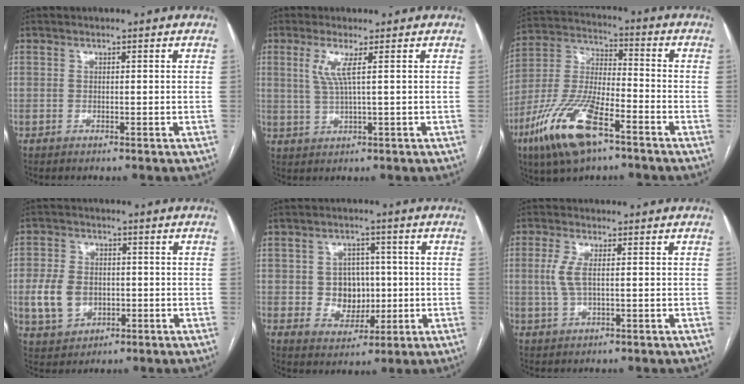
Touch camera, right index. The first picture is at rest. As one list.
[{"total": 3.8, "force": [1.3, -0.3, 3.6], "torque": [-0.082, 0.000, 0.028]}, {"total": 16.2, "force": [-8.9, 4.9, 12.6], "torque": [-0.271, -0.012, -0.162]}, {"total": 8.9, "force": [-1.1, 6.9, 5.4], "torque": [-0.117, 0.017, -0.010]}, {"total": 7.1, "force": [0.1, 6.1, 3.6], "torque": [-0.054, 0.015, 0.011]}, {"total": 3.9, "force": [0.4, 1.3, 3.7], "torque": [-0.093, 0.001, 0.010]}]